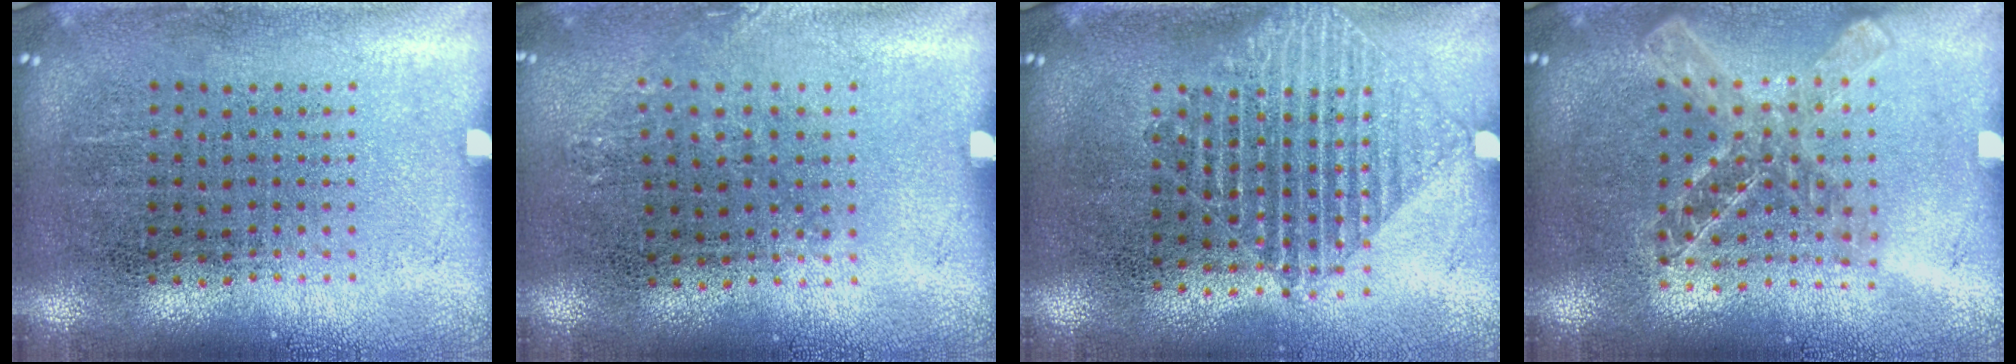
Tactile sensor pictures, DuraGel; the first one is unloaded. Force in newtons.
{"total": 0.7, "press": 0.7, "slide": 0.2}
{"total": 1.4, "press": 1.2, "slide": 0.6}
{"total": 1.6, "press": 1.4, "slide": 0.7}